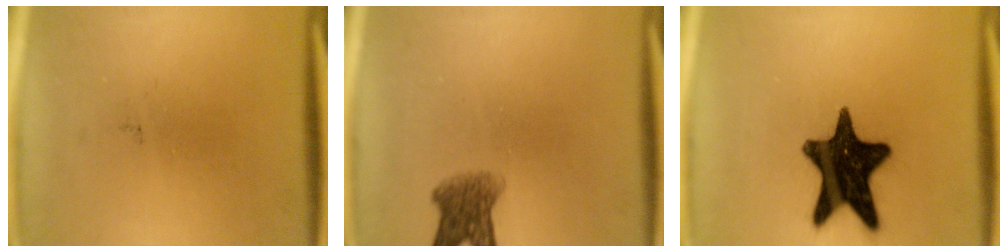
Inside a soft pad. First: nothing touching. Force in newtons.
{"total": 4.7}
{"total": 17.1}